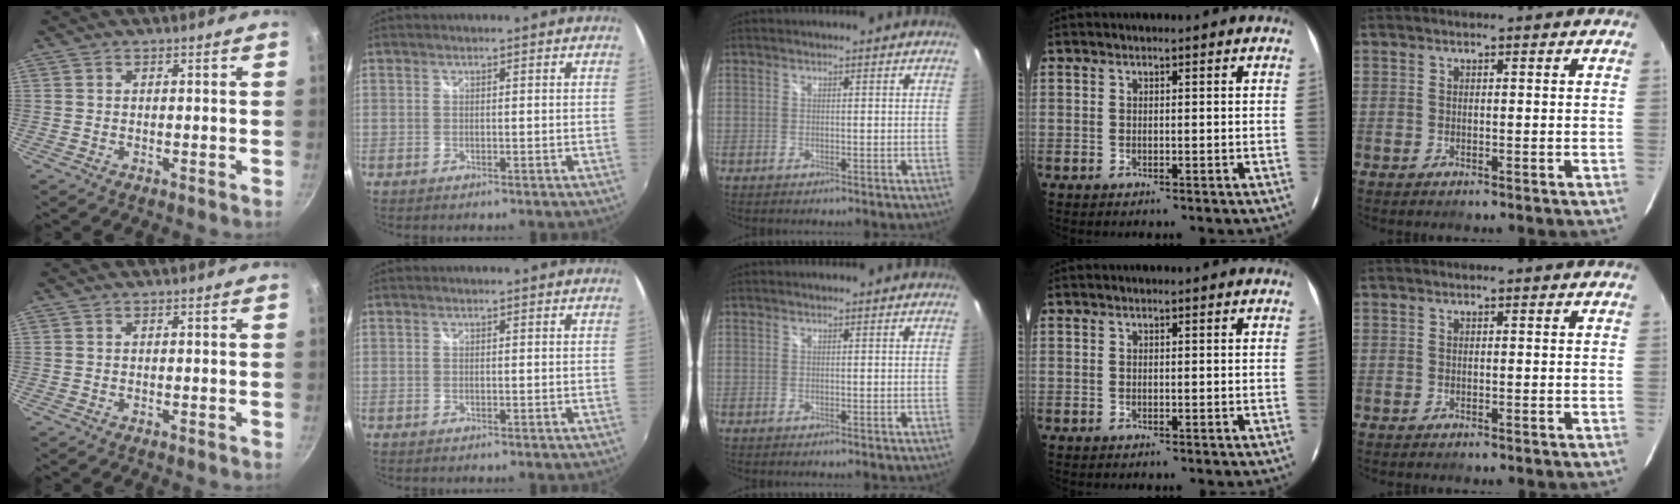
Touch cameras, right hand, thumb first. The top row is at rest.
{}